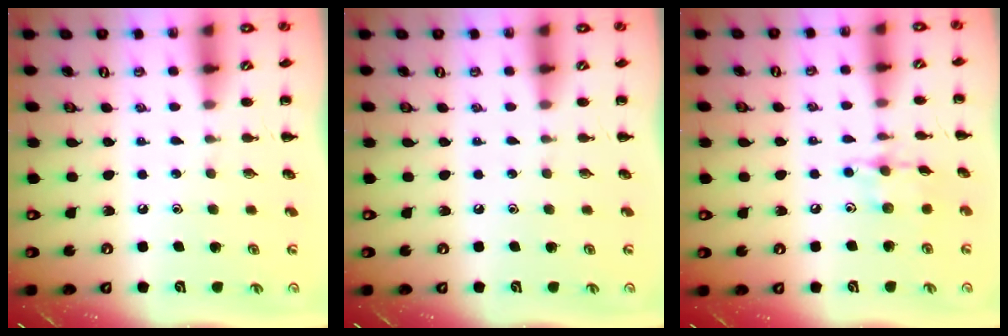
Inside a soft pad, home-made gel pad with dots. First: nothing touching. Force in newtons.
{"total": 0.0}
{"total": 8.7, "press": 8.7, "slide": 0.5}